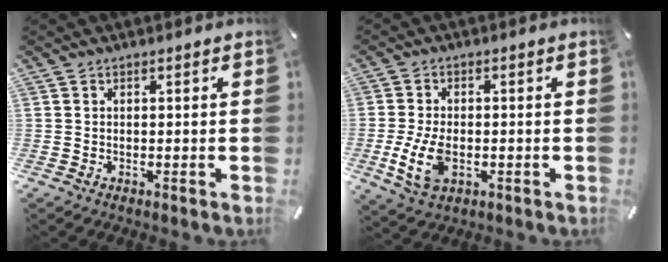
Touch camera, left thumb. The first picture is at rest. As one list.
[{"total": 8.0, "force": [-2.0, 4.8, 6.1], "torque": [-0.137, 0.000, -0.033]}]